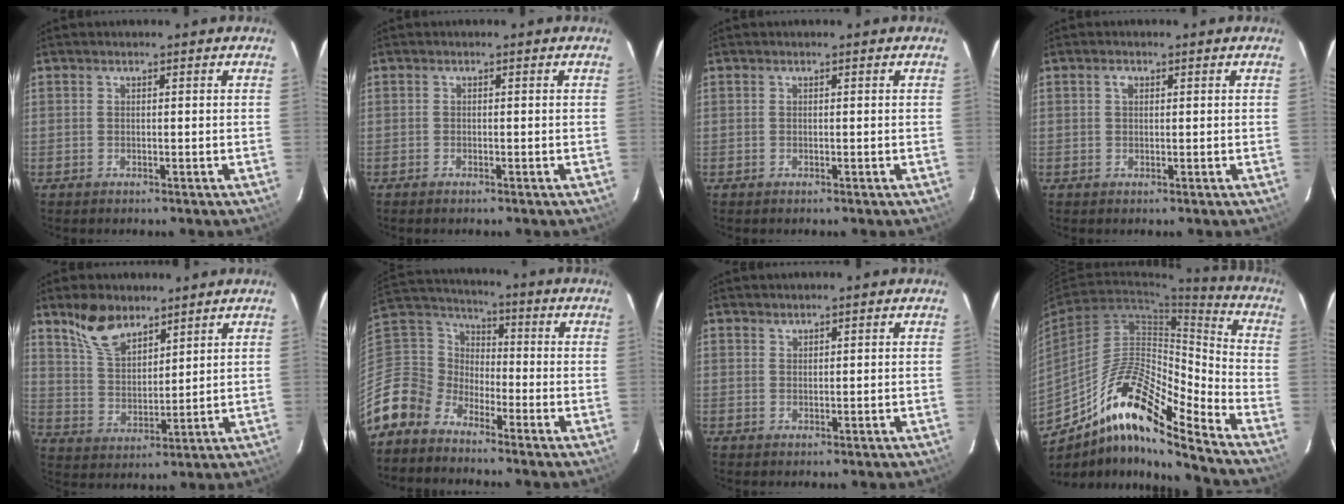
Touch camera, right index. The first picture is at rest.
{"total": 0.6, "force": [-0.5, 0.2, 0.2], "torque": [-0.007, -0.002, -0.011]}
{"total": 0.0}
{"total": 1.2, "force": [0.4, 0.8, 0.7], "torque": [-0.014, 0.005, 0.007]}
{"total": 9.4, "force": [7.1, 4.3, 4.5], "torque": [-0.084, 0.012, 0.144]}
{"total": 10.6, "force": [-7.6, 7.2, 1.7], "torque": [-0.076, 0.031, -0.178]}
{"total": 0.9, "force": [0.9, 0.2, 0.0], "torque": [-0.001, 0.001, 0.018]}
{"total": 16.5, "force": [-11.3, 2.9, 11.6], "torque": [-0.203, 0.012, -0.213]}